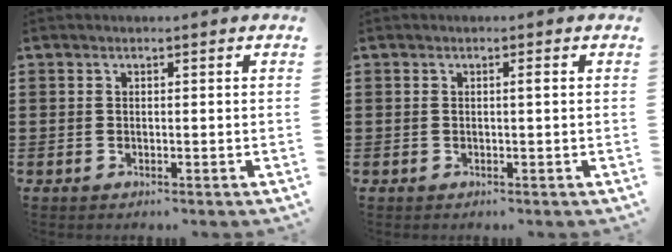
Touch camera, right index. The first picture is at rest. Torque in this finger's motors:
{"motor_torque": [0.33, -0.24, 0.02, 0.02]}